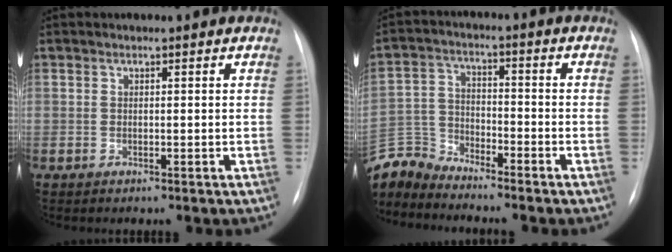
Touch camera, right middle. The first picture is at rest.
{"total": 8.0, "force": [-7.9, 1.3, 0.3], "torque": [-0.018, 0.007, -0.157]}